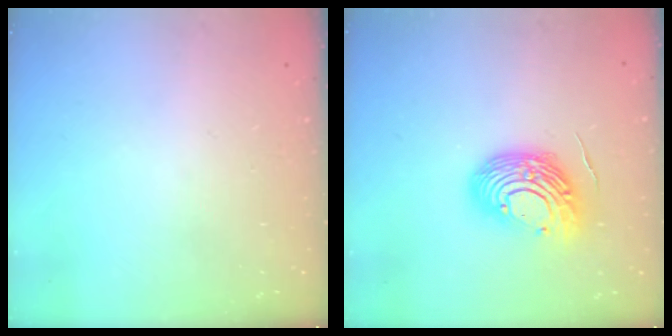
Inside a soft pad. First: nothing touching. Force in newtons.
{"total": 13.6, "press": 13.4, "slide": 2.2}